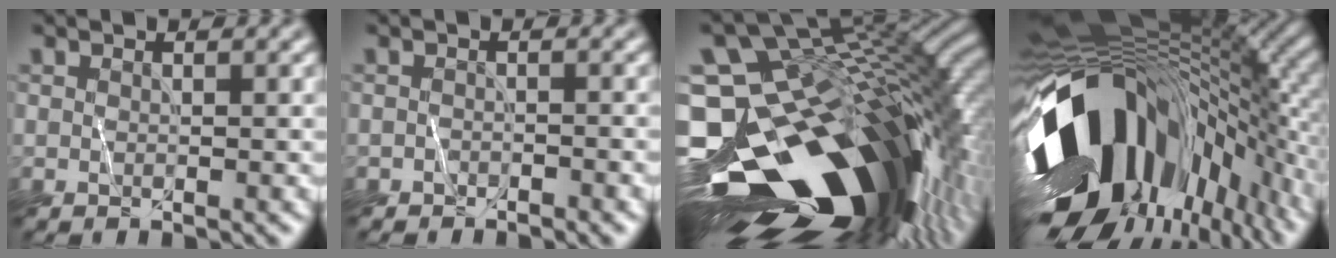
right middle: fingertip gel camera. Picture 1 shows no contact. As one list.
[{"total": 1.3, "force": [-1.3, 0.2, 0.1], "torque": [0.000, 0.005, -0.018]}, {"total": 19.6, "force": [-6.4, 11.5, 14.5], "torque": [-0.251, -0.016, -0.072]}, {"total": 18.3, "force": [-4.8, 10.2, 14.4], "torque": [-0.264, -0.019, -0.081]}]